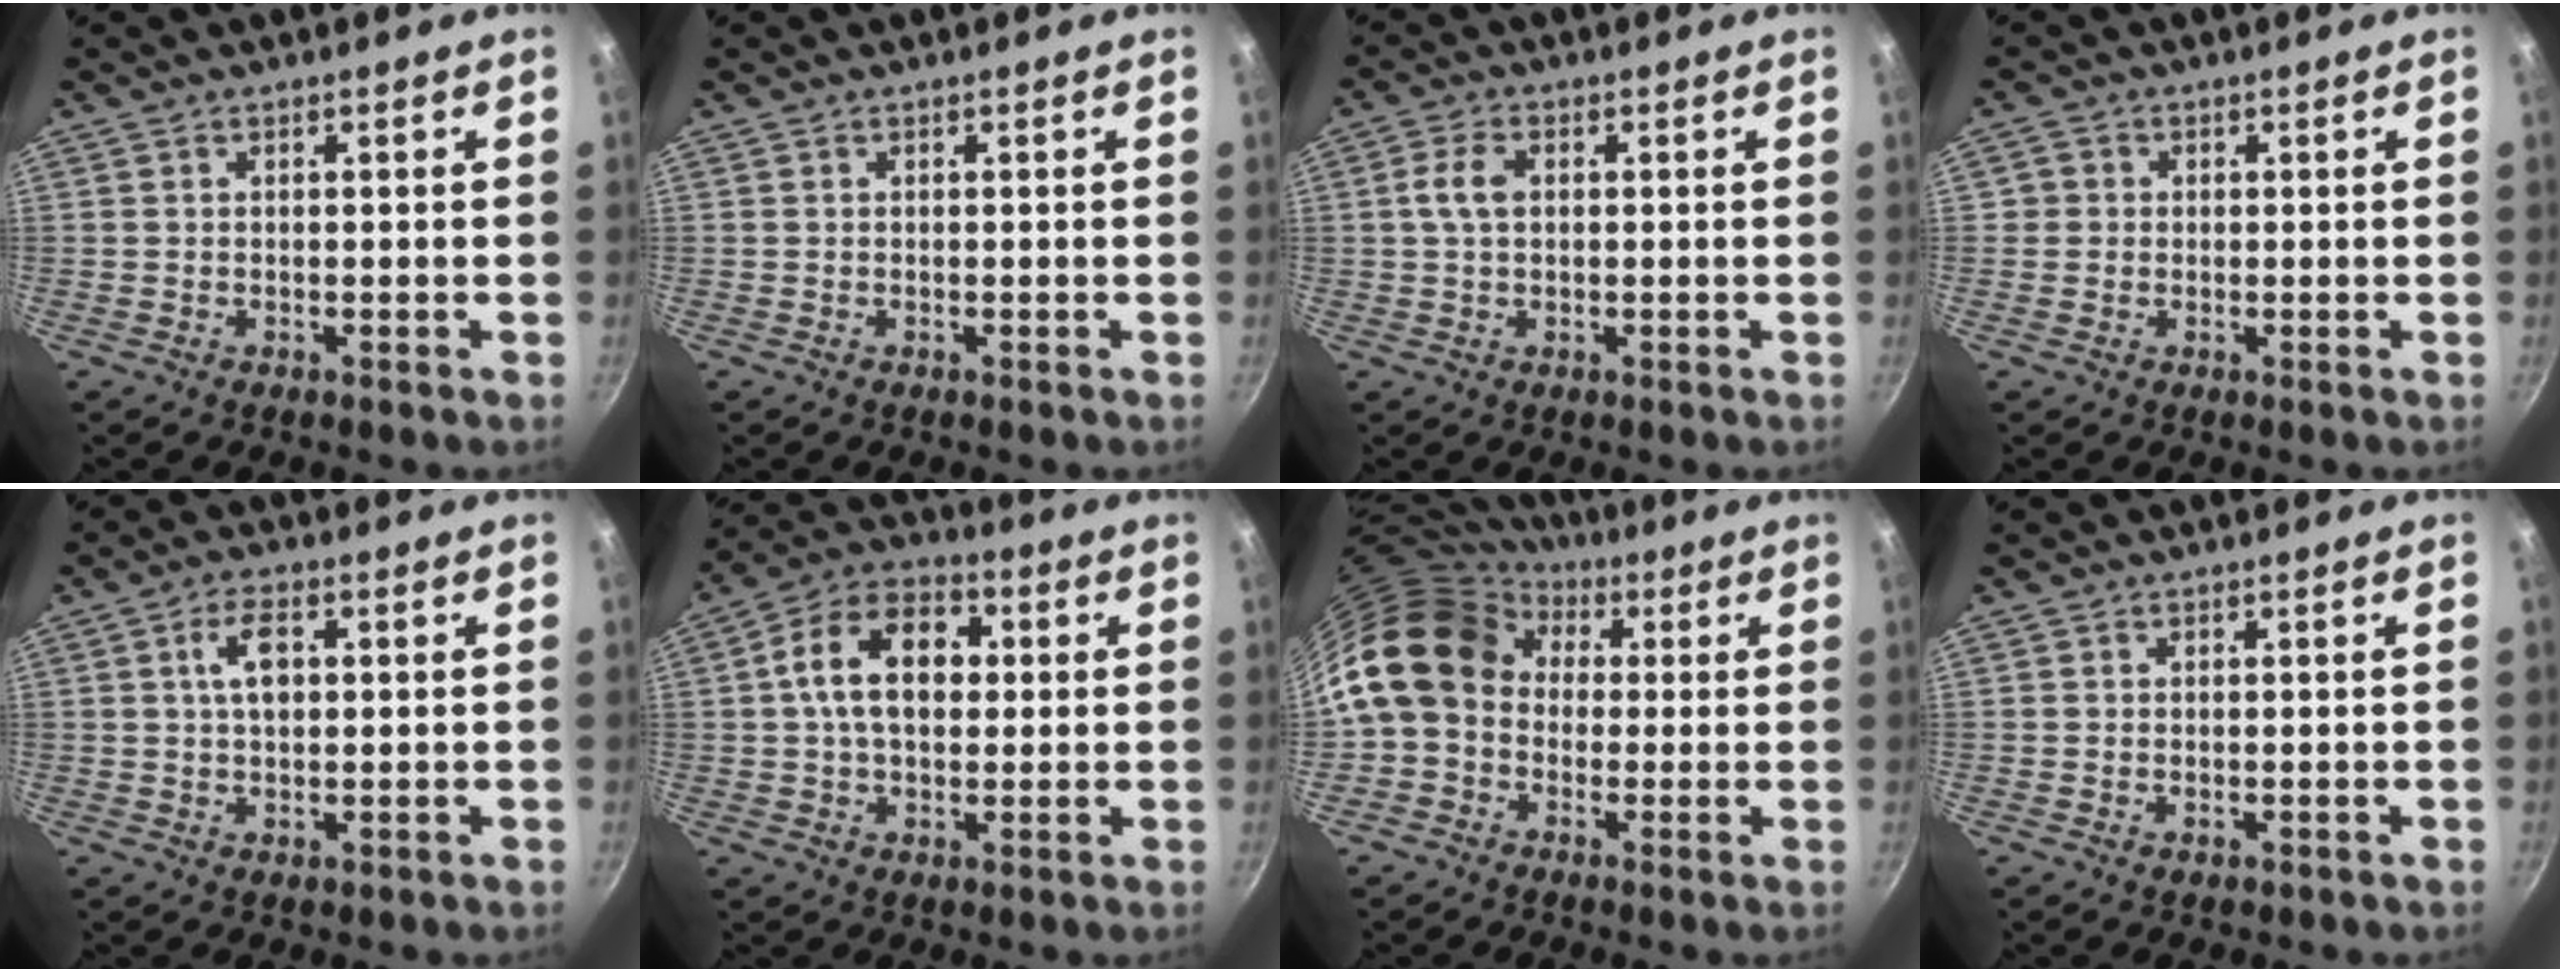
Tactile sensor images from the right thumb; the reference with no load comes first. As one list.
[{"total": 0.0}, {"total": 4.6, "force": [0.7, 2.8, 3.5], "torque": [-0.070, 0.010, 0.010]}, {"total": 2.1, "force": [-0.1, 2.0, 0.5], "torque": [0.006, 0.006, -0.005]}, {"total": 5.5, "force": [1.0, 3.0, 4.5], "torque": [-0.071, 0.005, 0.015]}, {"total": 13.6, "force": [1.8, 9.2, 9.9], "torque": [-0.134, 0.024, 0.013]}, {"total": 14.8, "force": [2.2, 11.9, 8.4], "torque": [-0.138, 0.030, 0.020]}, {"total": 0.8, "force": [-0.2, 0.5, 0.5], "torque": [-0.007, 0.000, -0.005]}]